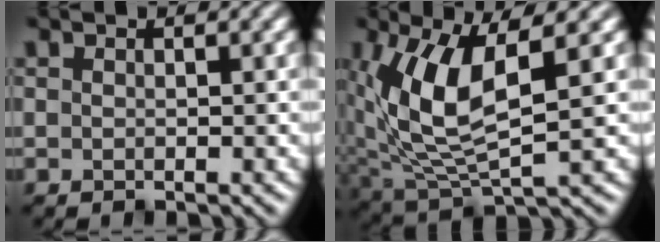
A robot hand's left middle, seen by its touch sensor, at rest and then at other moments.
{"total": 8.4, "force": [2.0, 3.6, 7.3], "torque": [-0.167, -0.007, 0.041]}